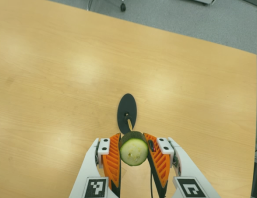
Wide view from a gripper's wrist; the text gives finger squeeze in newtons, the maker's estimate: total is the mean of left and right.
{"total": 10.9, "left": 10.0, "right": 11.9}